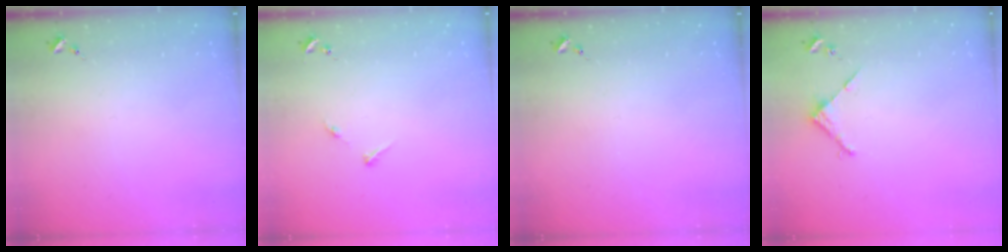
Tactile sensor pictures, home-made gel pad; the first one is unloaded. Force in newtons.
{"total": 5.2, "press": 5.2, "slide": 0.6}
{"total": 0.0}
{"total": 2.9, "press": 2.8, "slide": 0.2}